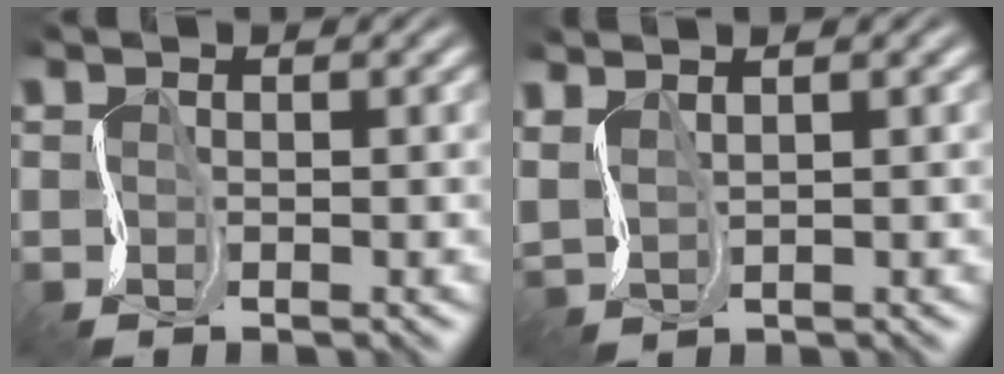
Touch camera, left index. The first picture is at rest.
{"total": 3.6, "force": [2.5, 1.4, 2.2], "torque": [-0.059, 0.019, 0.046]}